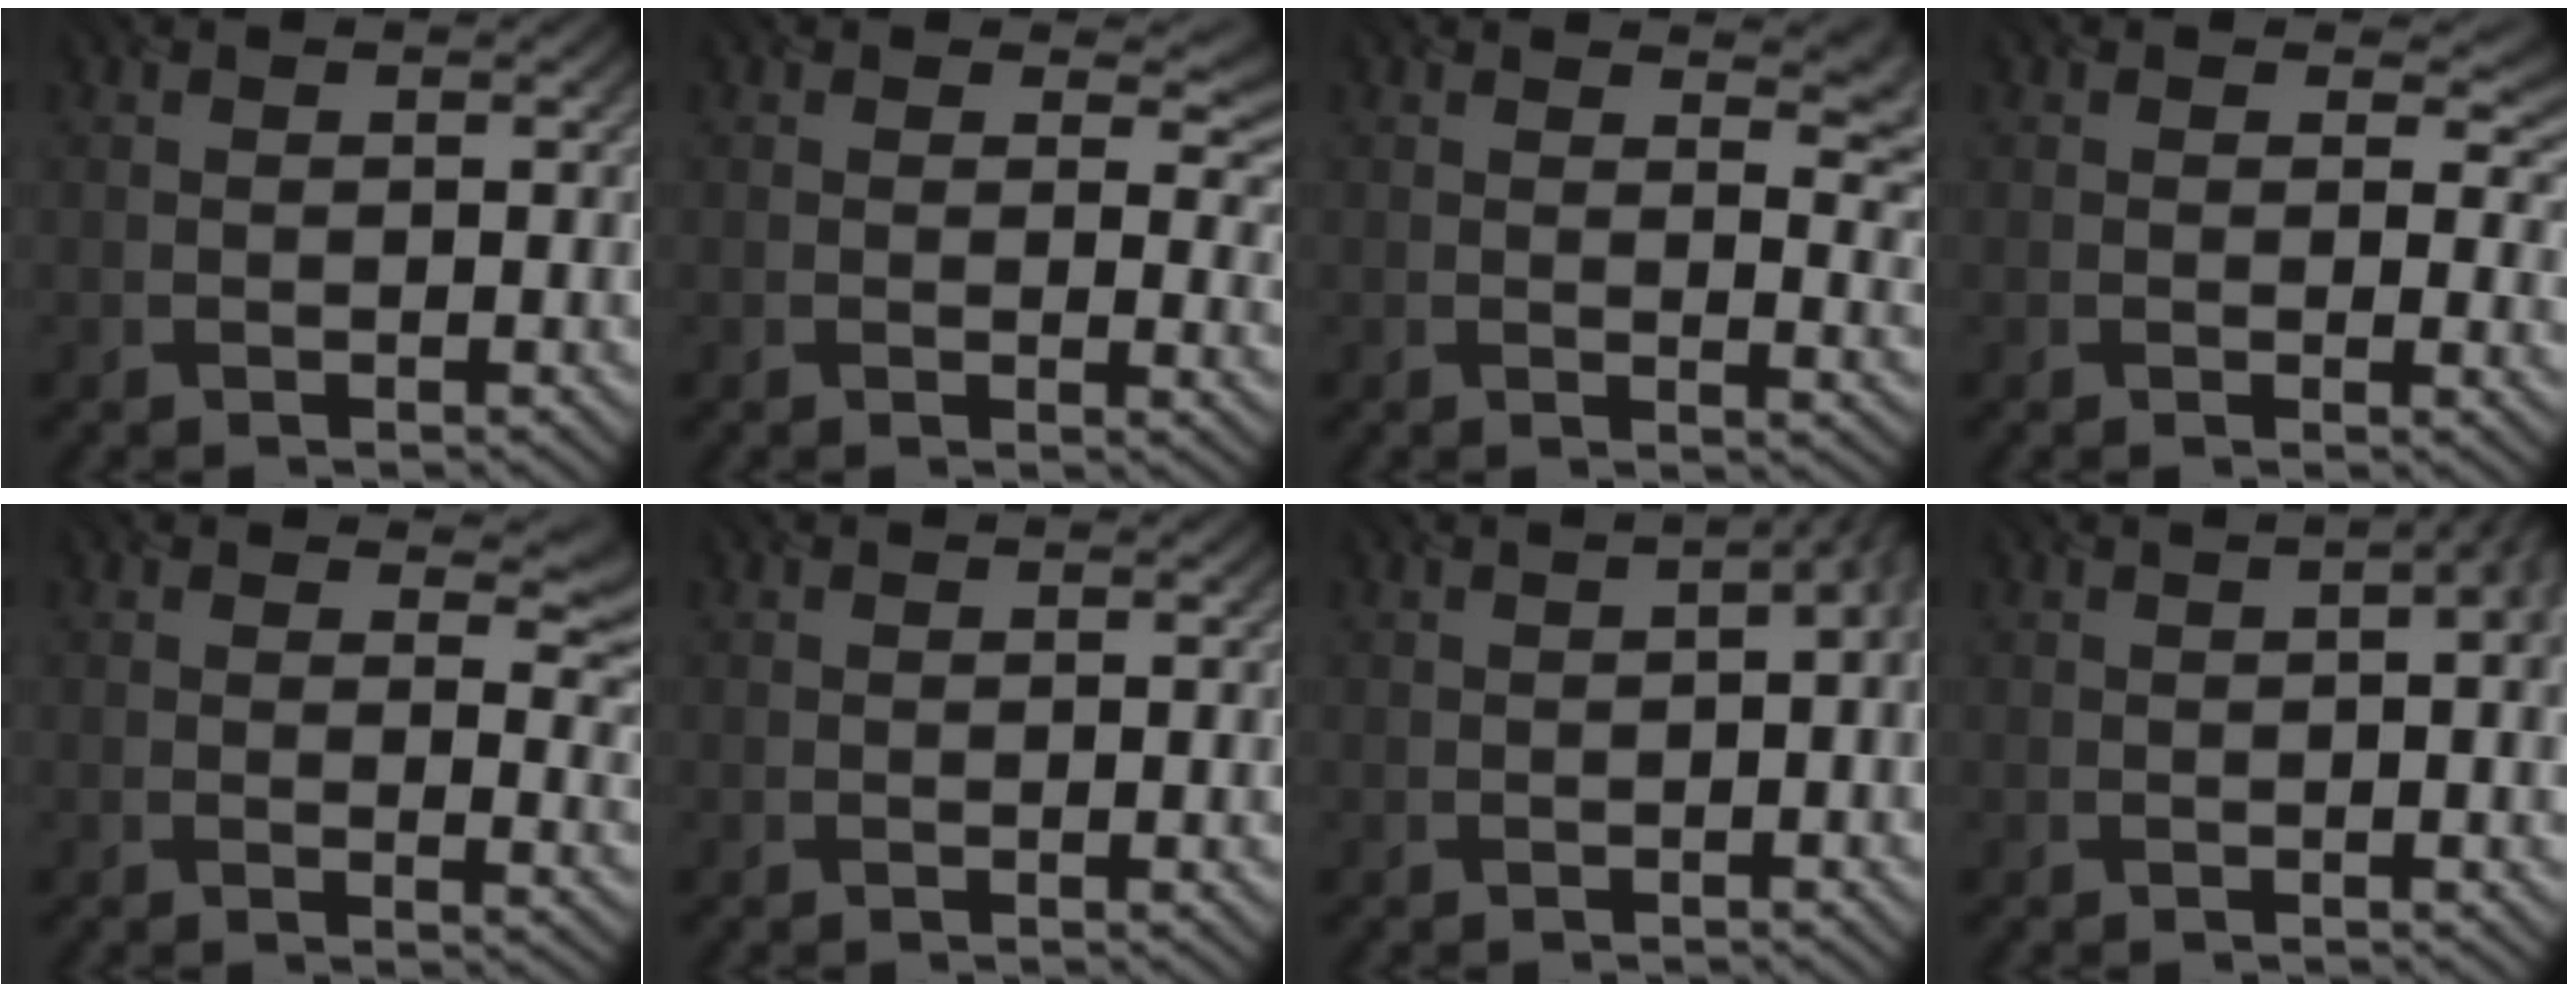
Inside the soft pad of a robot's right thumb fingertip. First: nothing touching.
{"total": 4.2, "force": [2.1, 2.5, 2.7], "torque": [-0.036, -0.011, 0.028]}
{"total": 5.3, "force": [3.7, 2.0, 3.3], "torque": [-0.037, -0.005, 0.056]}
{"total": 3.5, "force": [1.2, 2.5, 2.2], "torque": [-0.030, -0.013, 0.012]}
{"total": 4.9, "force": [3.2, 2.3, 3.0], "torque": [-0.033, -0.008, 0.044]}
{"total": 0.0}
{"total": 4.2, "force": [-0.4, 1.9, 3.7], "torque": [-0.043, -0.007, 0.008]}
{"total": 3.9, "force": [0.4, 1.2, 3.7], "torque": [-0.043, 0.002, 0.016]}